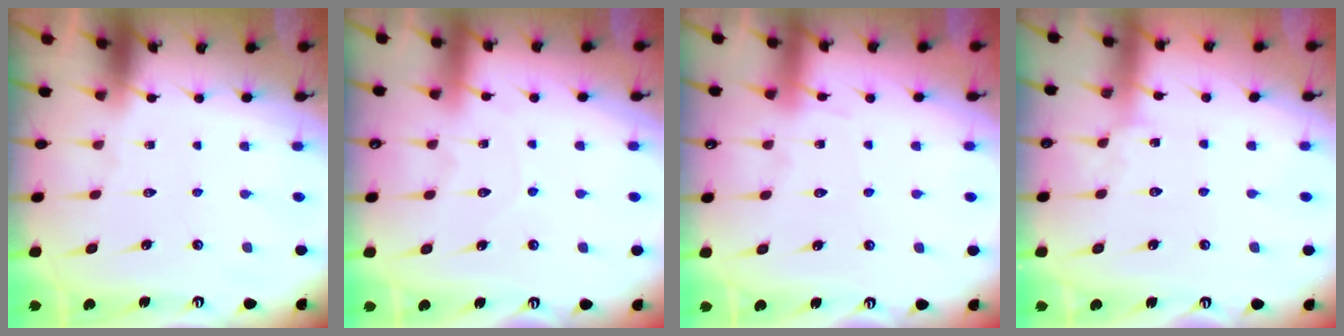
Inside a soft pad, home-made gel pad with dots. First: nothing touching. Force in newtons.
{"total": 4.0, "press": 3.9, "slide": 0.5}
{"total": 4.8, "press": 4.7, "slide": 0.7}
{"total": 2.0, "press": 2.0, "slide": 0.2}